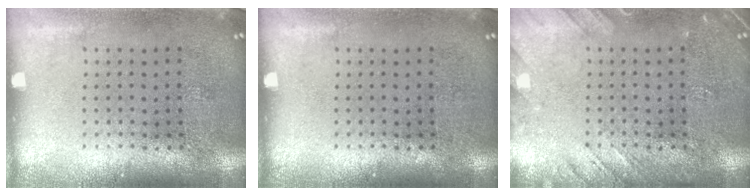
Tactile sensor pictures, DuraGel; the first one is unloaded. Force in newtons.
{"total": 0.0}
{"total": 2.1, "press": 2.1, "slide": 0.2}